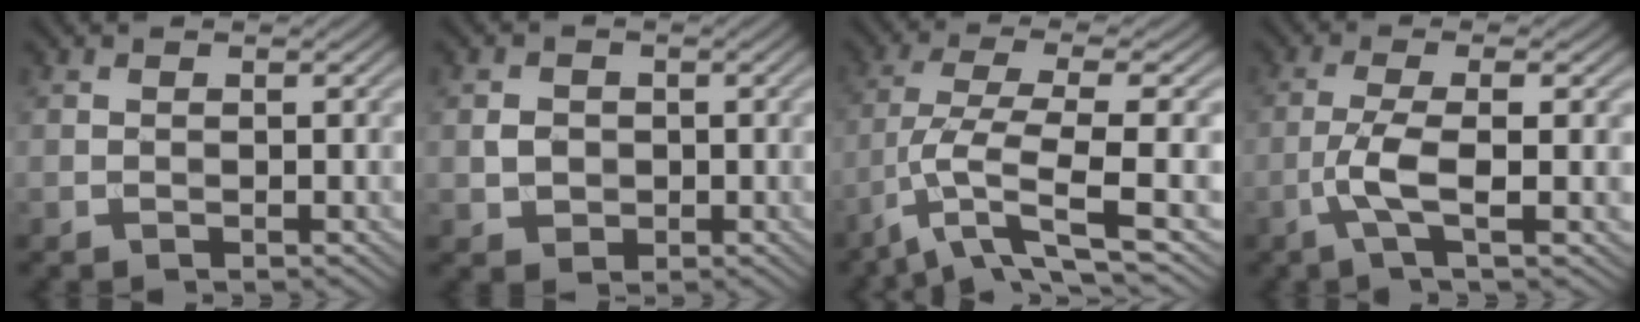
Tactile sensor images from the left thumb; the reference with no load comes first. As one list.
[{"total": 2.5, "force": [-0.1, 2.3, 1.0], "torque": [-0.022, -0.005, -0.005]}, {"total": 7.7, "force": [-3.1, 1.5, 6.9], "torque": [-0.136, 0.003, -0.070]}, {"total": 5.3, "force": [-1.3, 0.9, 5.1], "torque": [-0.105, 0.007, -0.033]}]